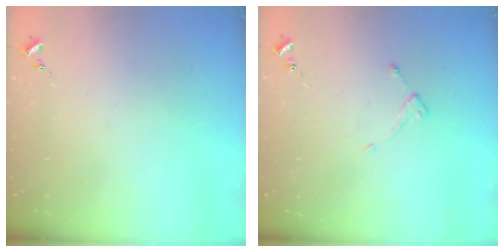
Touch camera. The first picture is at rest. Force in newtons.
{"total": 4.8, "press": 4.7, "slide": 0.5}